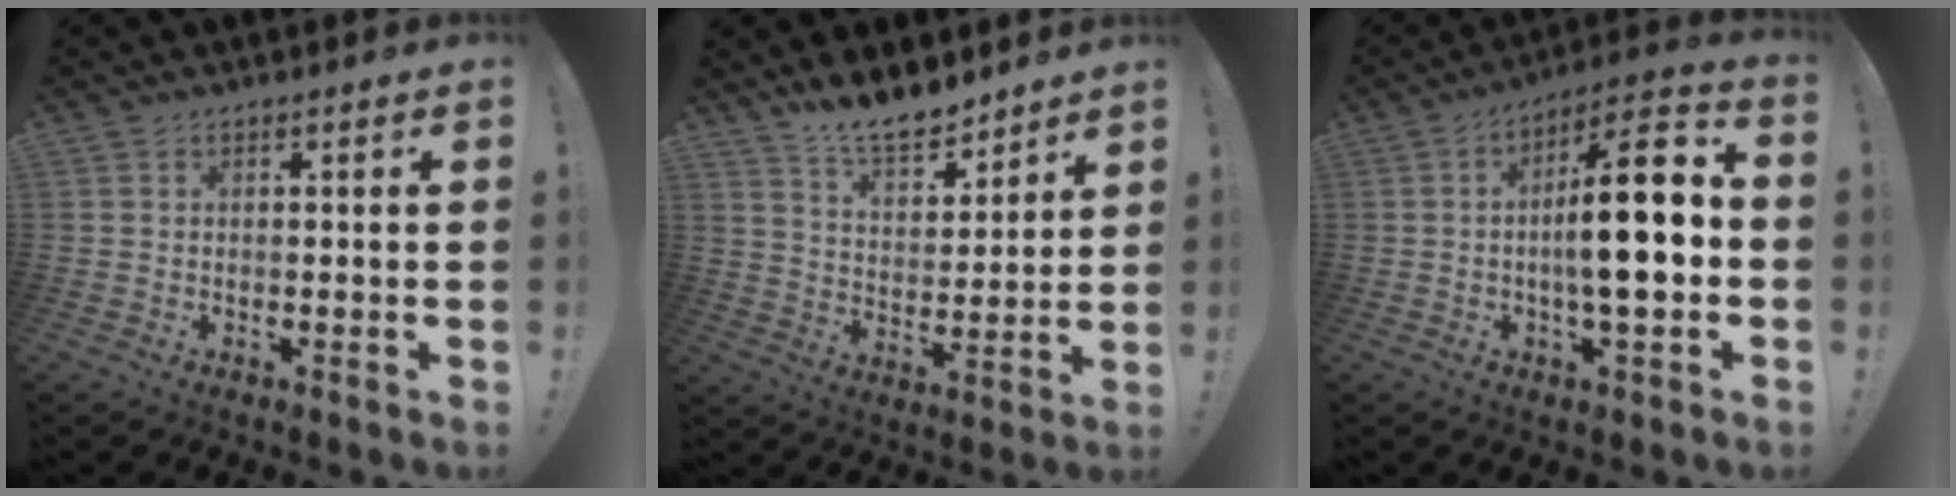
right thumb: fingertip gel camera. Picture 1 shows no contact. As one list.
[{"total": 11.1, "force": [9.7, 4.0, 3.5], "torque": [-0.058, -0.075, 0.183]}, {"total": 16.5, "force": [-1.5, 4.3, 15.8], "torque": [-0.248, 0.003, -0.034]}]